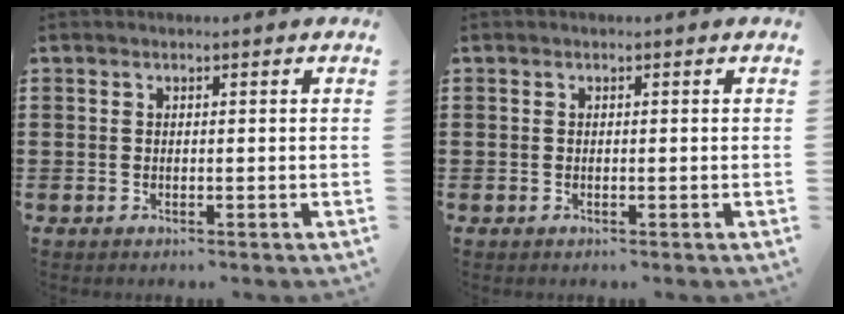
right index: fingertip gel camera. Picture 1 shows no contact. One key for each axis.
{"total": 0.0}